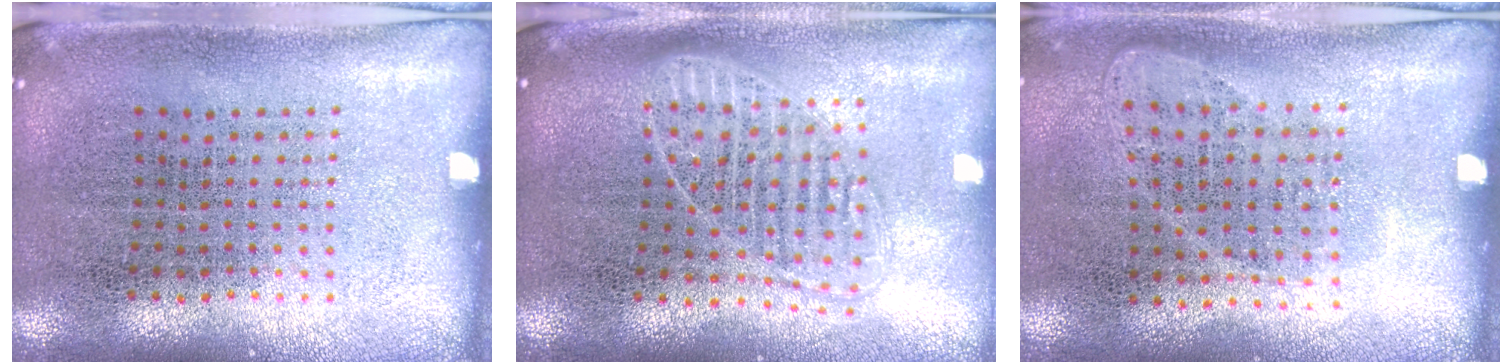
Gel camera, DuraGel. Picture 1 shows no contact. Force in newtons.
{"total": 1.8, "press": 1.6, "slide": 1.0}
{"total": 1.0, "press": 0.9, "slide": 0.5}